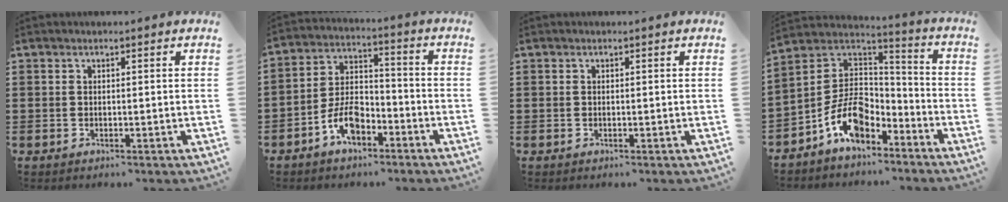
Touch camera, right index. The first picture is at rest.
{"total": 7.4, "force": [-4.3, 3.9, 4.6], "torque": [-0.103, 0.014, -0.083]}
{"total": 0.0}
{"total": 9.9, "force": [-5.5, 5.9, 5.8], "torque": [-0.139, 0.009, -0.110]}